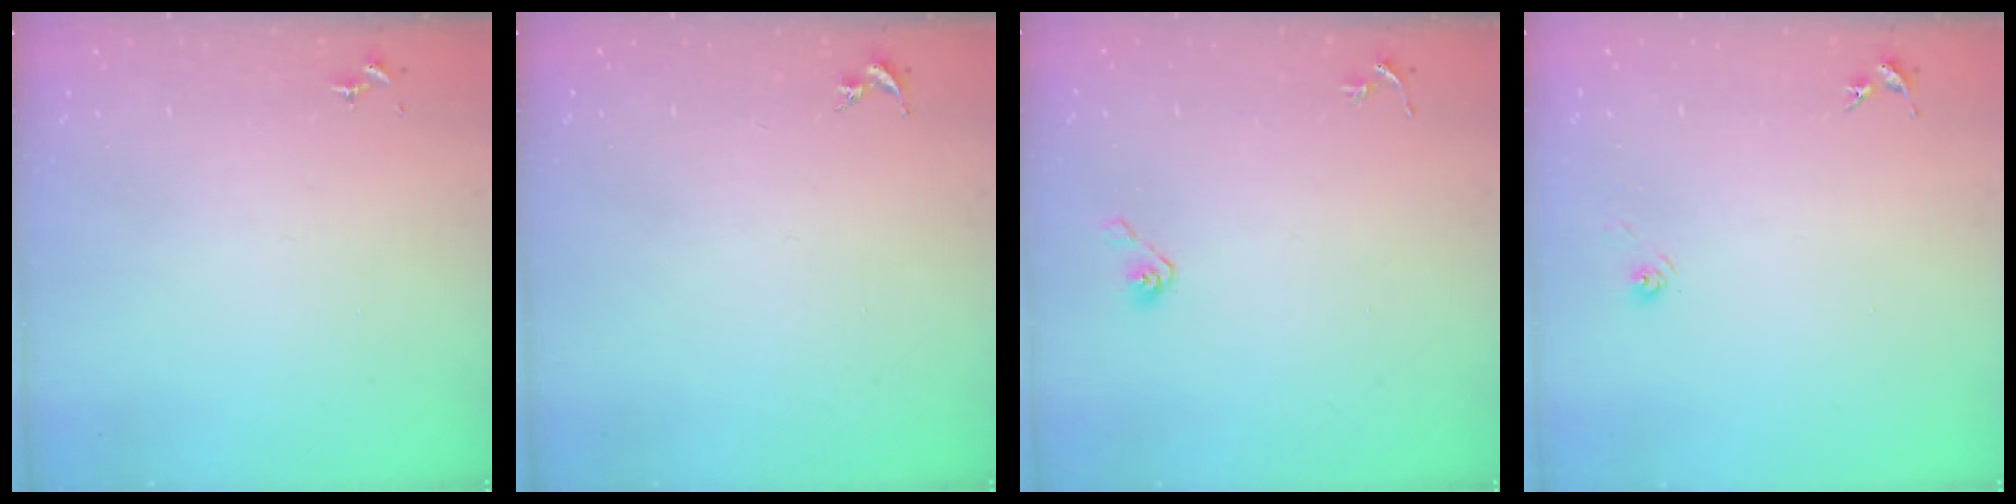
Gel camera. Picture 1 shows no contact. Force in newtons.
{"total": 0.0}
{"total": 5.0, "press": 4.4, "slide": 2.3}
{"total": 3.2, "press": 2.7, "slide": 1.7}